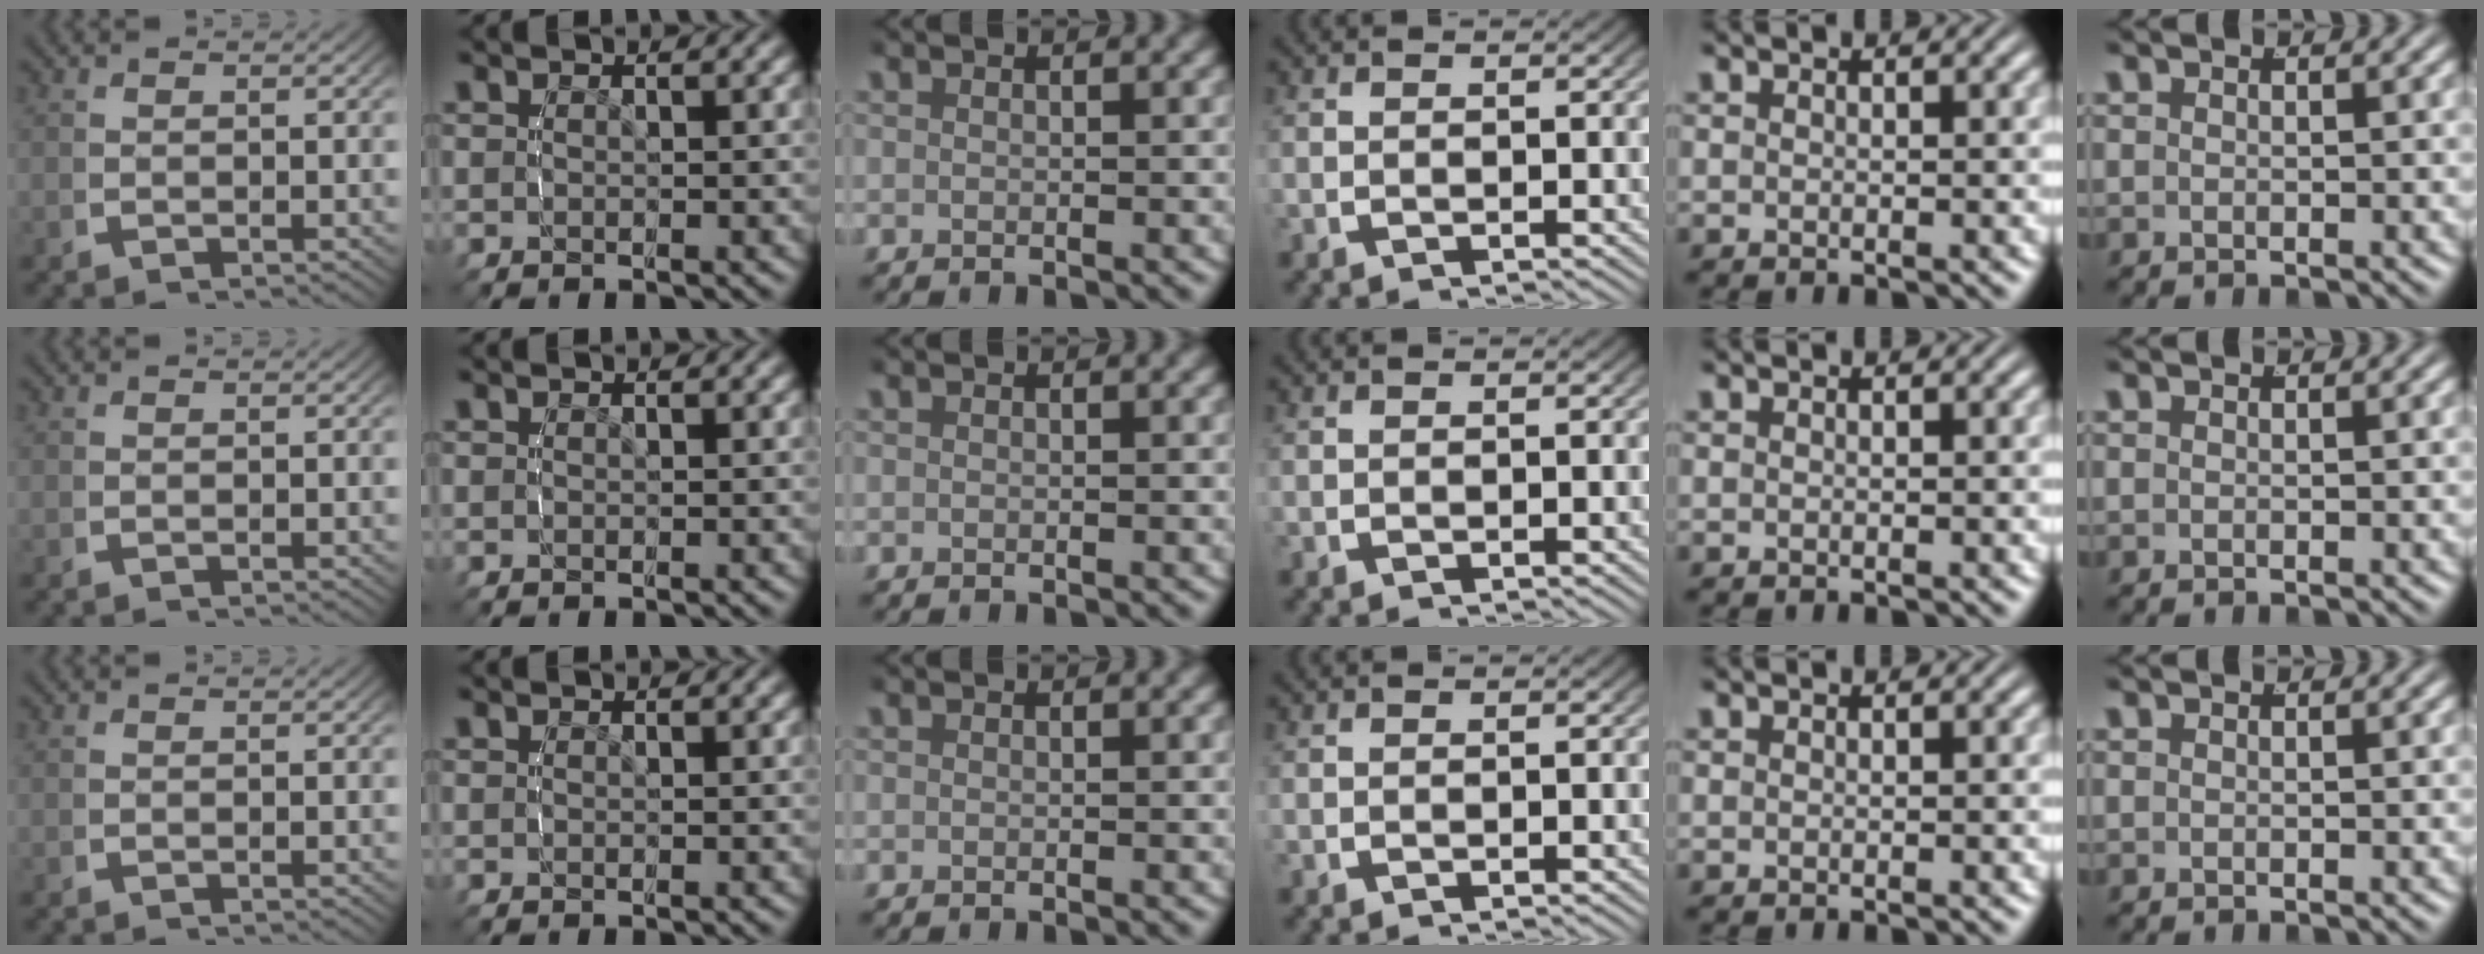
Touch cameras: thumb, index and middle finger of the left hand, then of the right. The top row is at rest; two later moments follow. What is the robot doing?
{"motion": "lift_and_place", "object": "cubes"}